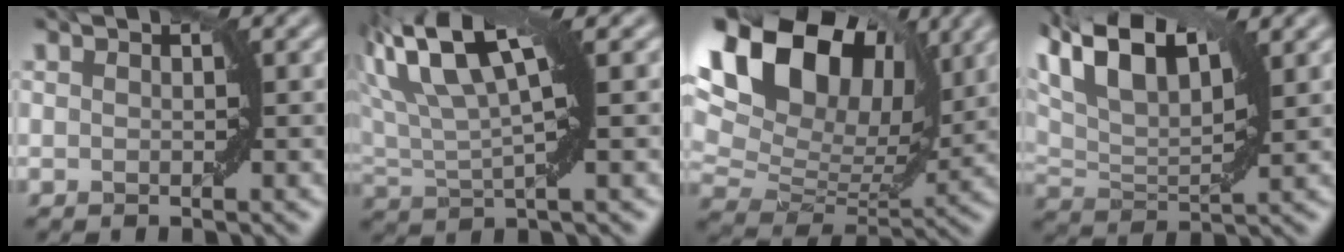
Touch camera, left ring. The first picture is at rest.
{"total": 8.6, "force": [3.9, 2.7, 7.1], "torque": [-0.143, 0.016, 0.069]}
{"total": 15.5, "force": [7.9, 9.0, 9.8], "torque": [-0.196, 0.045, 0.134]}
{"total": 12.2, "force": [7.4, 5.3, 8.1], "torque": [-0.161, 0.047, 0.114]}